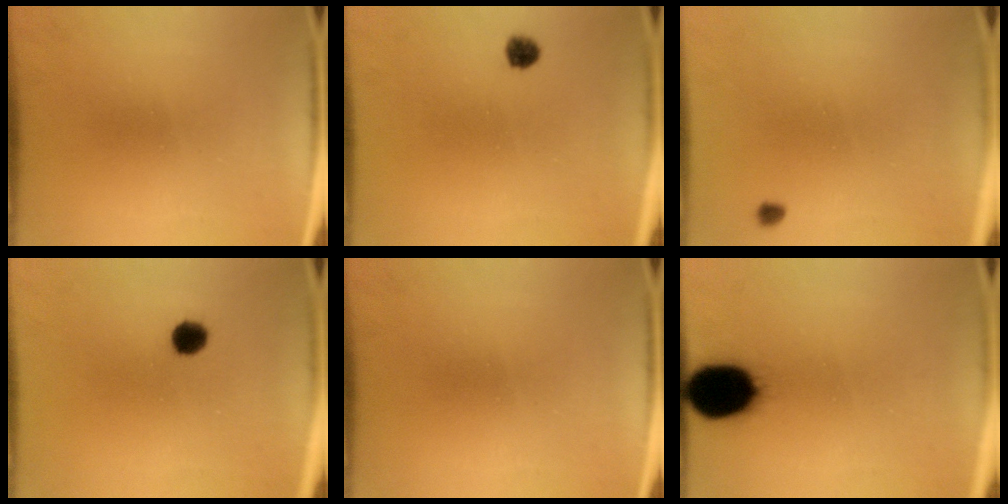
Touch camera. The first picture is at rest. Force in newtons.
{"total": 2.2}
{"total": 0.9}
{"total": 2.8}
{"total": 0.0}
{"total": 14.4}